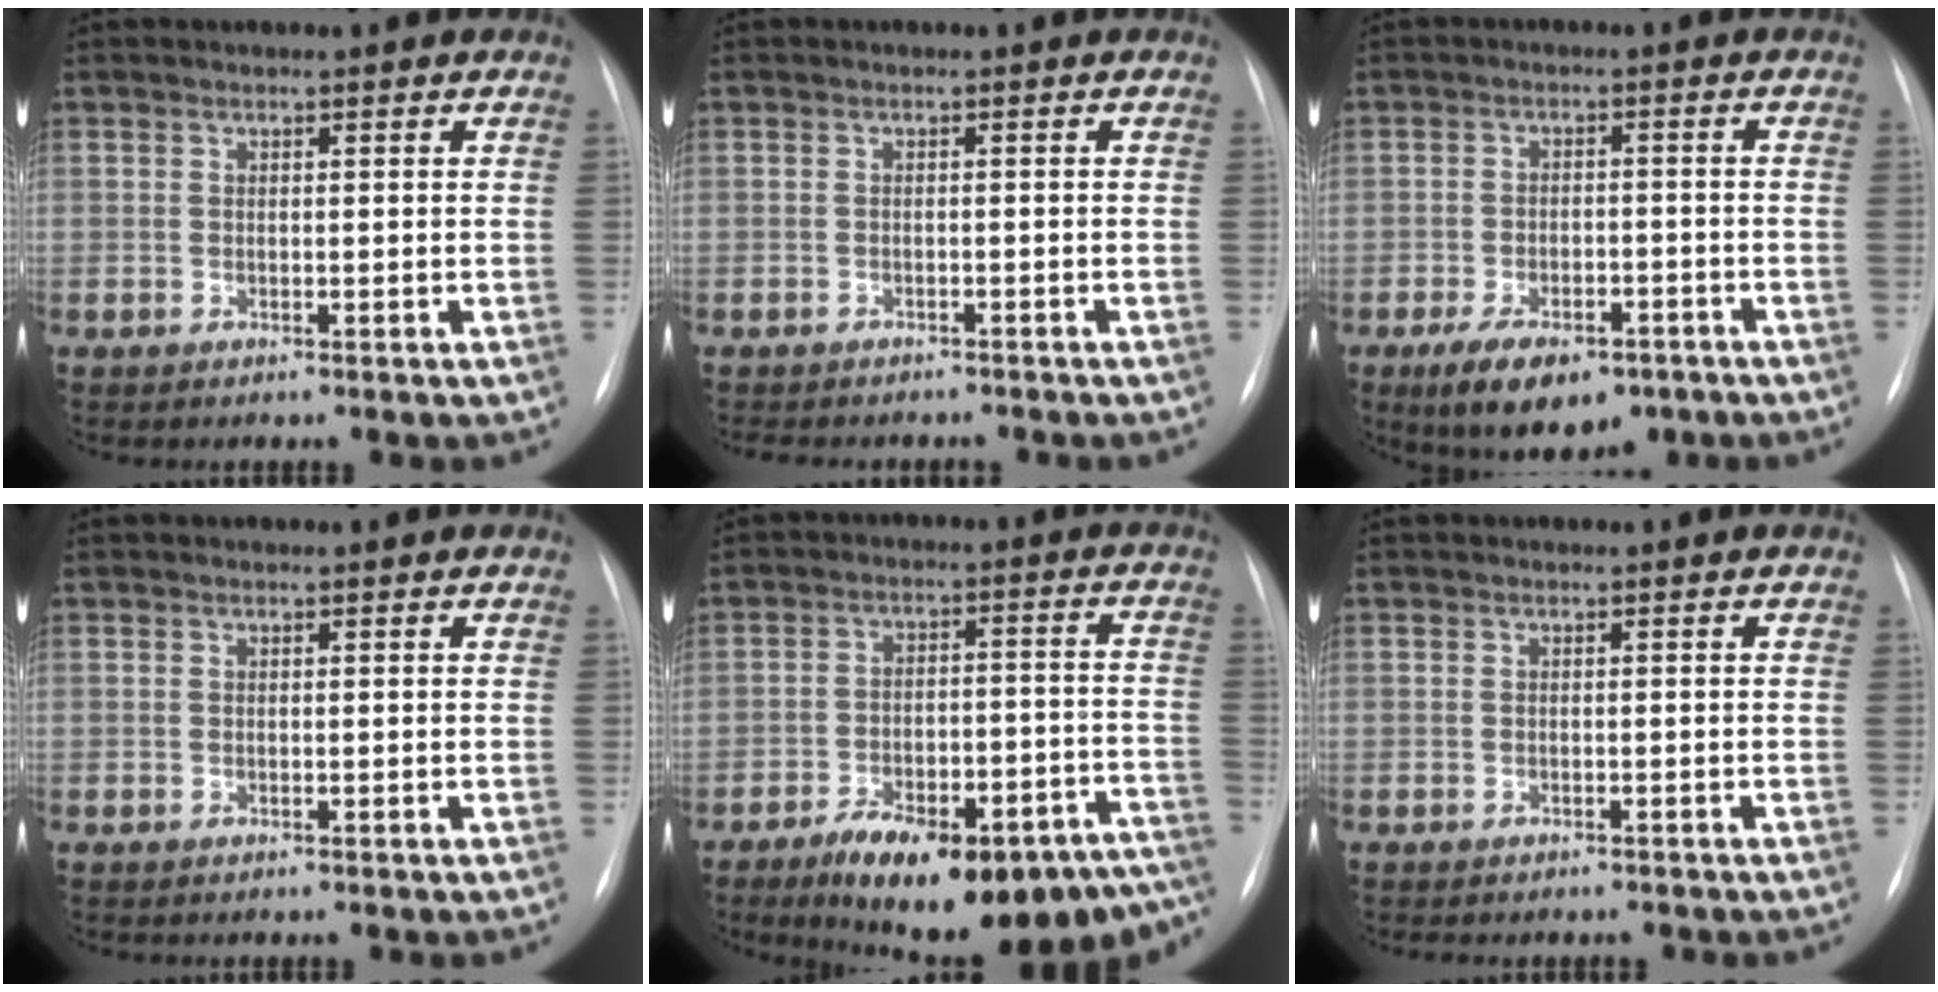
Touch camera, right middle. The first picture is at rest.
{"total": 8.5, "force": [-7.4, 2.7, 3.0], "torque": [-0.050, 0.000, -0.087]}
{"total": 10.9, "force": [-7.3, 5.0, 6.3], "torque": [-0.100, -0.005, -0.109]}
{"total": 0.0}
{"total": 23.1, "force": [-17.4, 7.3, 13.3], "torque": [-0.124, 0.034, -0.236]}
{"total": 3.3, "force": [-2.8, 1.3, 1.1], "torque": [-0.017, -0.005, -0.029]}